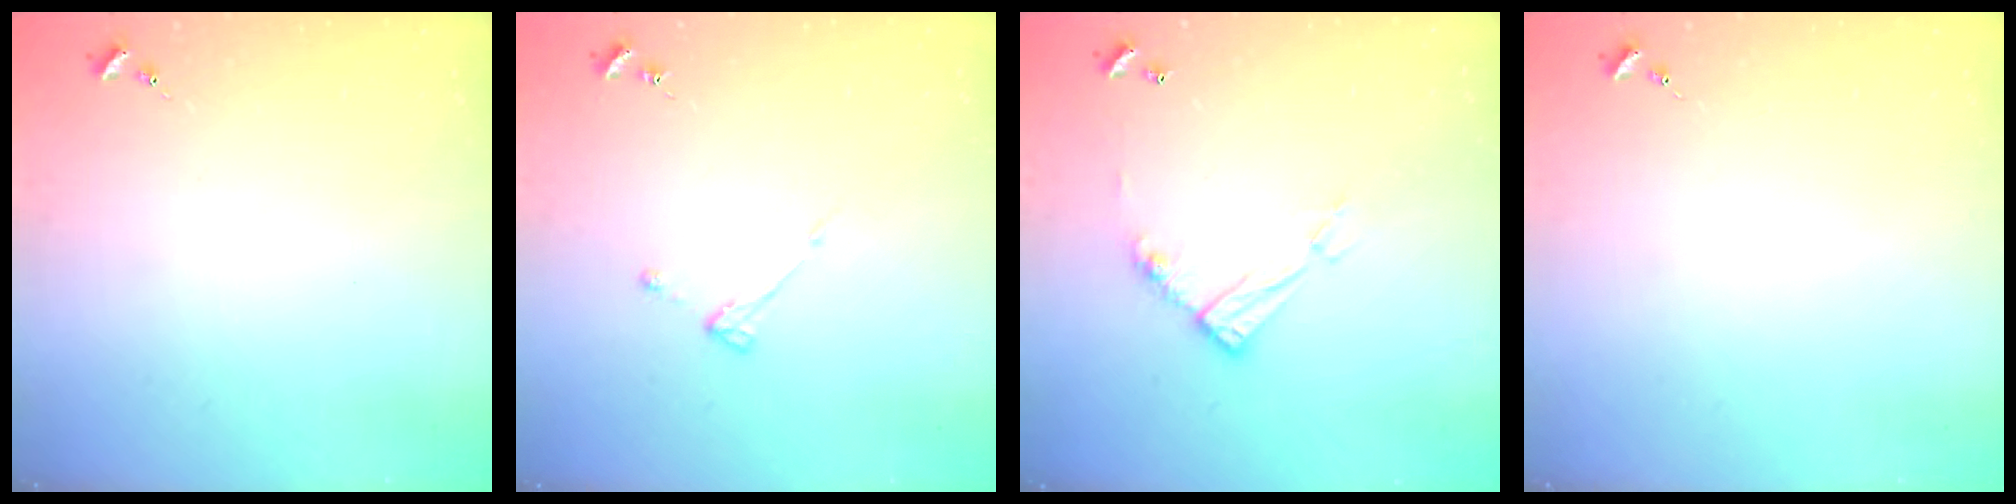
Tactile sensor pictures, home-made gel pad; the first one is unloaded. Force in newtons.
{"total": 3.0, "press": 3.0, "slide": 0.6}
{"total": 11.8, "press": 11.7, "slide": 1.1}
{"total": 0.0}